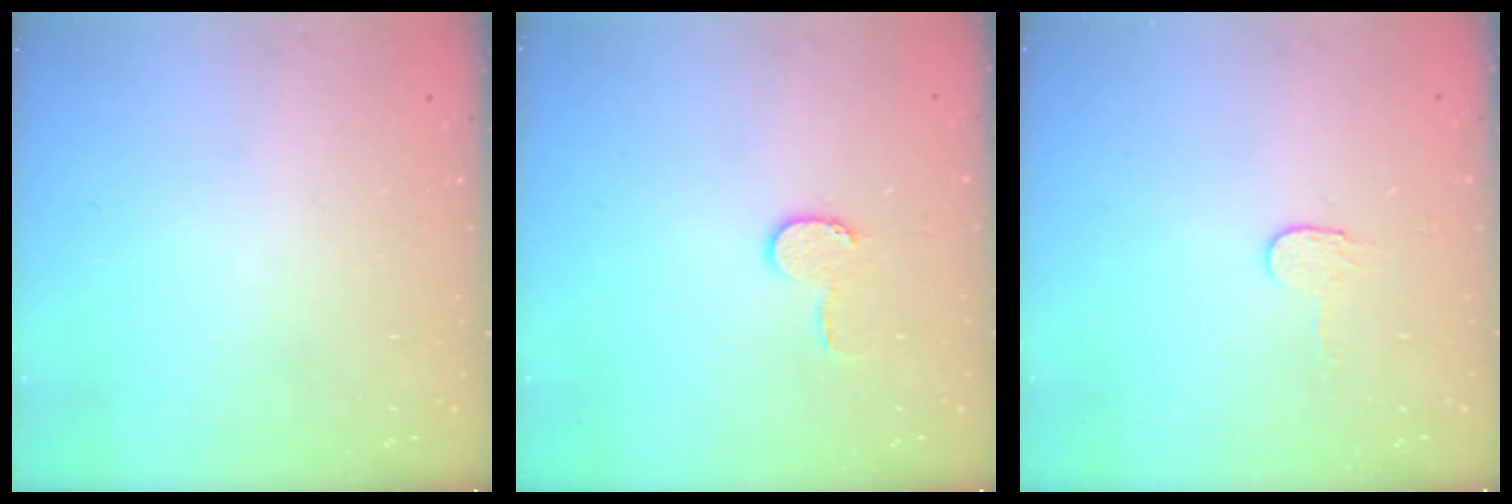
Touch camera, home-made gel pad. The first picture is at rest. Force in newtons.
{"total": 6.9, "press": 6.8, "slide": 0.7}
{"total": 3.2, "press": 3.2, "slide": 0.3}